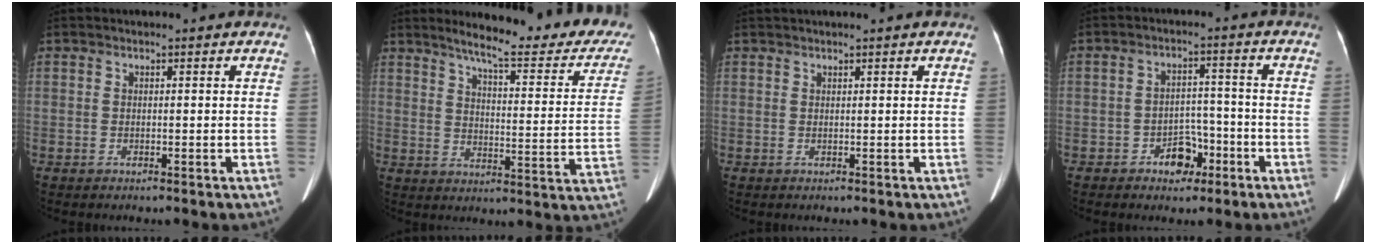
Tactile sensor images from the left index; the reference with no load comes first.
{"total": 21.7, "force": [18.8, 3.1, 10.4], "torque": [-0.120, -0.053, 0.222]}
{"total": 1.3, "force": [1.1, -0.4, 0.6], "torque": [-0.014, 0.014, 0.028]}
{"total": 4.8, "force": [-2.8, 3.1, 2.4], "torque": [-0.036, 0.016, -0.043]}